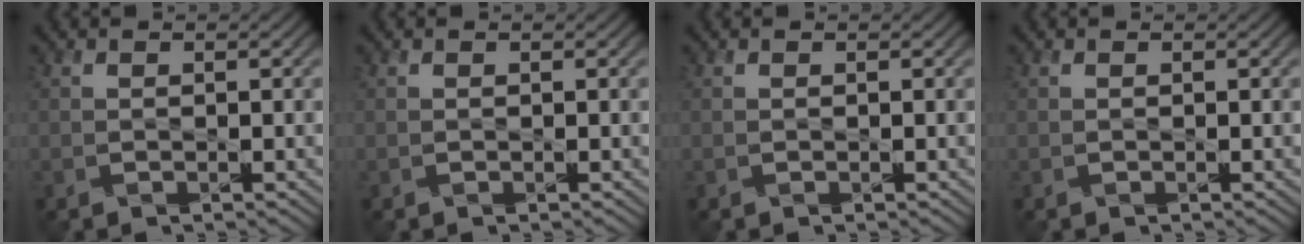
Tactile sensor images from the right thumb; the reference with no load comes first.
{"total": 0.0}
{"total": 0.0}
{"total": 0.0}